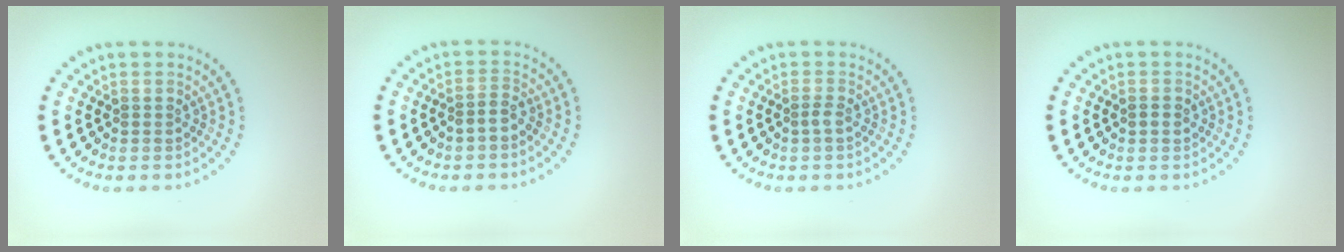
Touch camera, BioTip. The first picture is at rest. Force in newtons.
{"total": 1.1, "press": 0.7, "slide": 0.8}
{"total": 0.9, "press": 0.7, "slide": 0.6}
{"total": 0.9, "press": 0.9, "slide": 0.2}